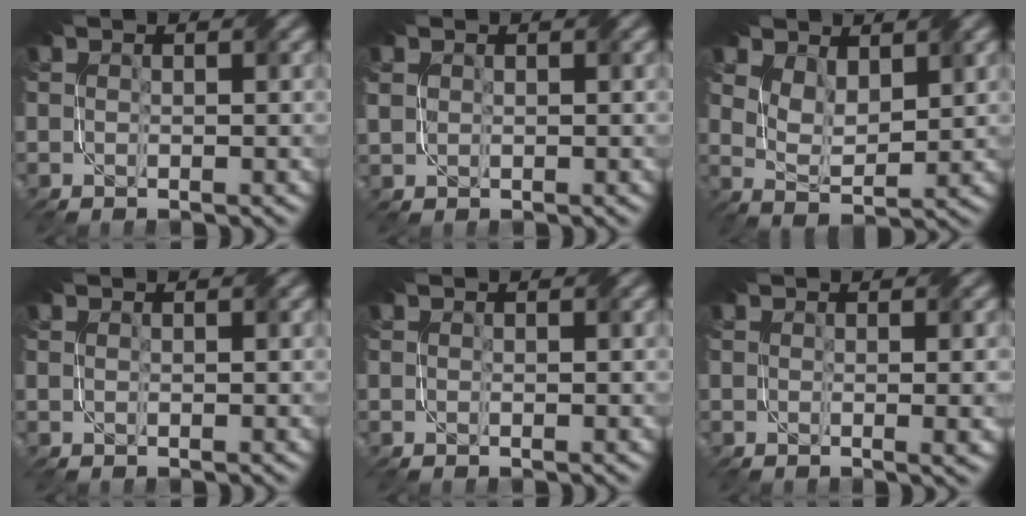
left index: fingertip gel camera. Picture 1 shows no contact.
{"total": 1.0, "force": [0.7, 0.8, -0.2], "torque": [-0.005, 0.002, 0.017]}
{"total": 3.3, "force": [2.0, 1.9, 1.8], "torque": [-0.047, -0.005, 0.037]}
{"total": 0.0}
{"total": 0.0}
{"total": 2.7, "force": [0.0, 1.1, 2.5], "torque": [-0.019, 0.001, 0.001]}